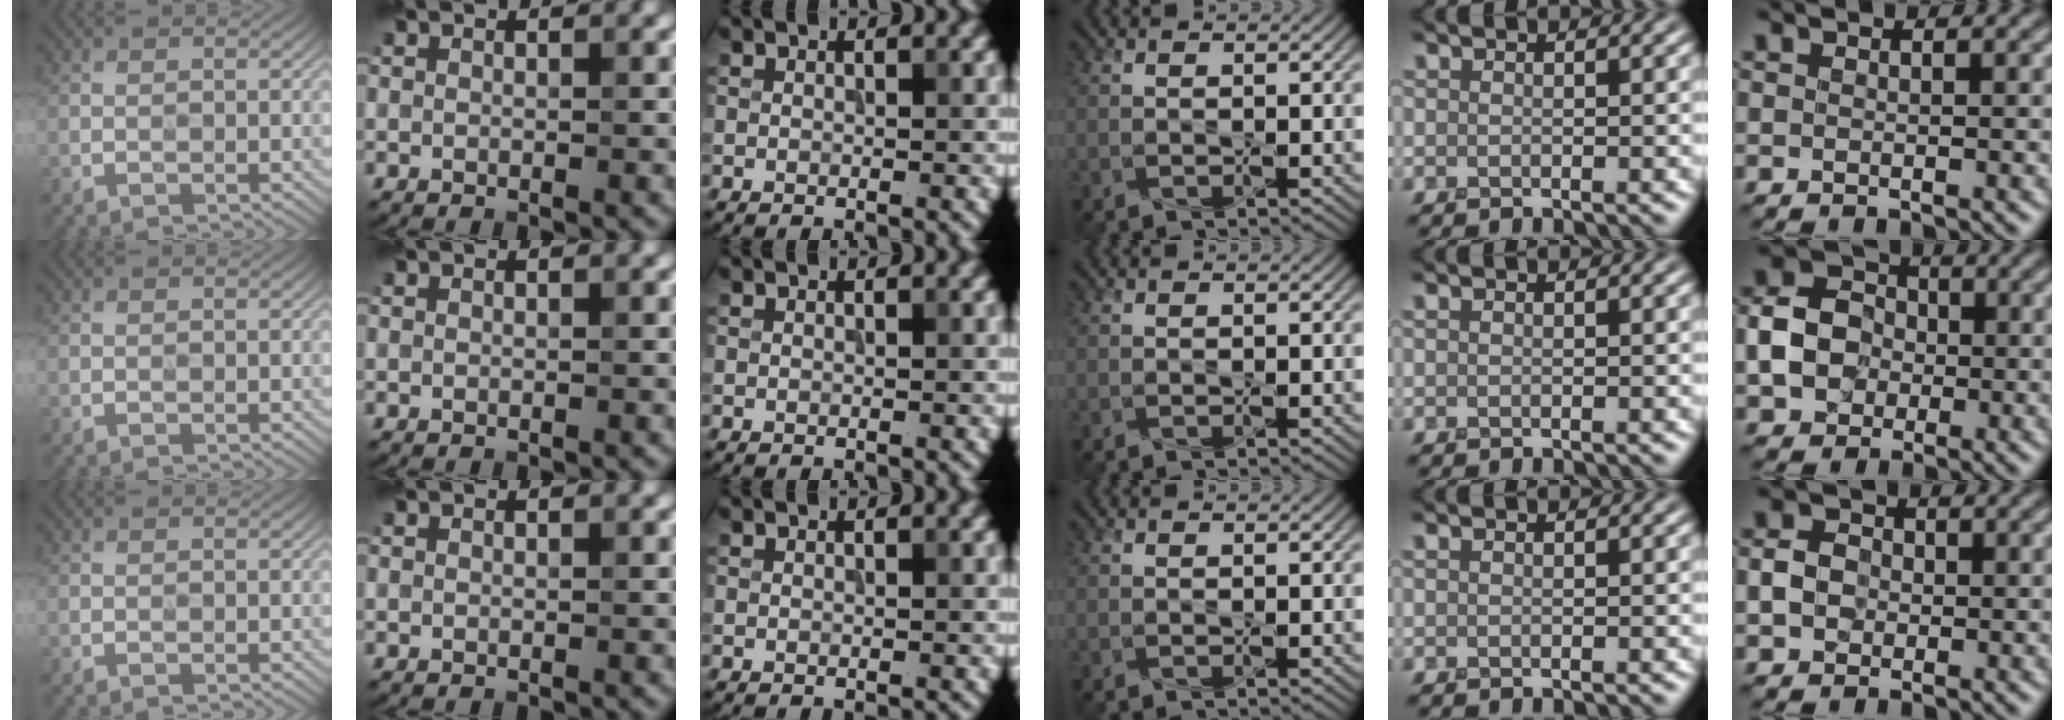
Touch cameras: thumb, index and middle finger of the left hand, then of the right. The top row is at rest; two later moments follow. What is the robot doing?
{"motion": "press", "object": "button"}